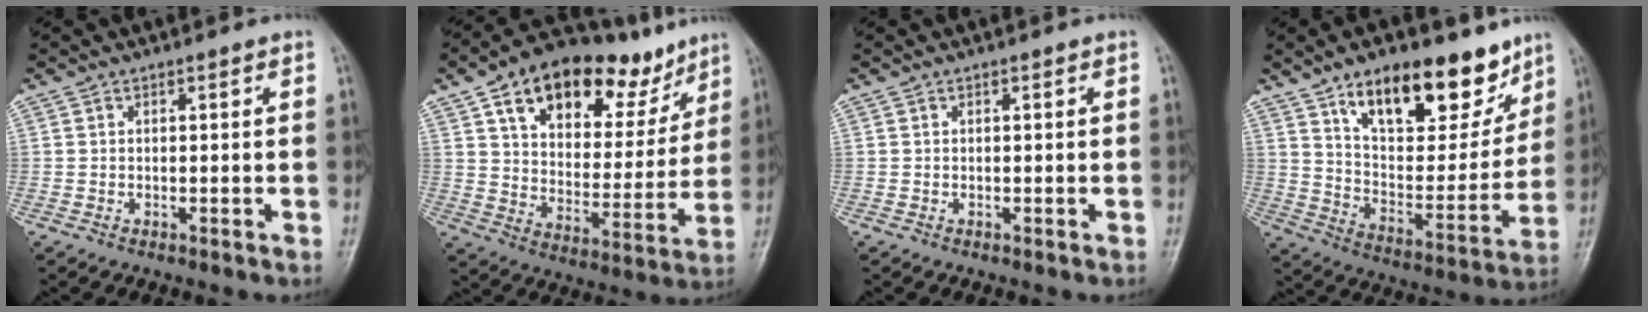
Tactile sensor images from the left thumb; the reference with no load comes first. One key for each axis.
{"total": 24.0, "fx": 13.8, "fy": 12.9, "fz": 14.7, "tx": -0.181, "ty": -0.021, "tz": 0.222}
{"total": 0.0}
{"total": 20.7, "fx": 13.4, "fy": 9.4, "fz": 12.7, "tx": -0.136, "ty": -0.069, "tz": 0.224}